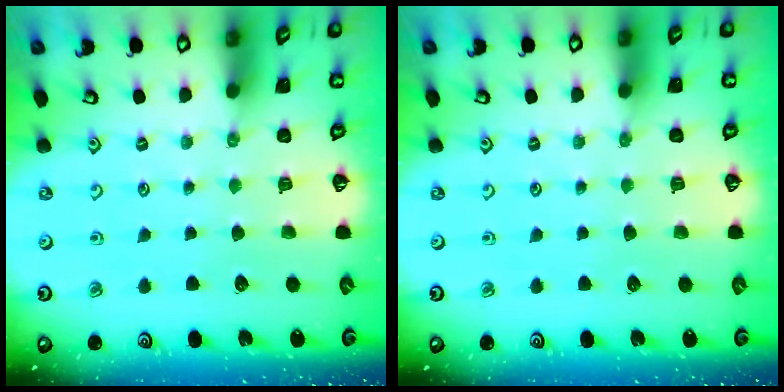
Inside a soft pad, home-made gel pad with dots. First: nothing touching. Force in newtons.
{"total": 0.0}